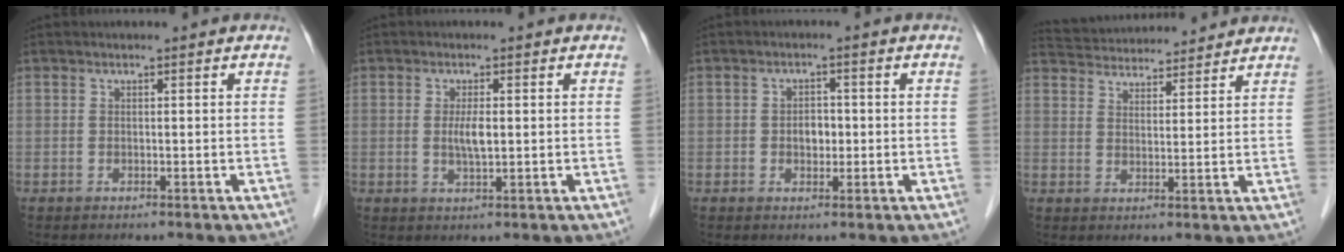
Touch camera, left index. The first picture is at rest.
{"total": 2.7, "force": [0.2, 0.5, 2.6], "torque": [-0.053, -0.004, 0.007]}
{"total": 2.5, "force": [-0.2, 1.8, 1.8], "torque": [-0.028, 0.006, -0.001]}
{"total": 12.9, "force": [12.3, 2.2, 3.0], "torque": [-0.055, 0.037, 0.186]}